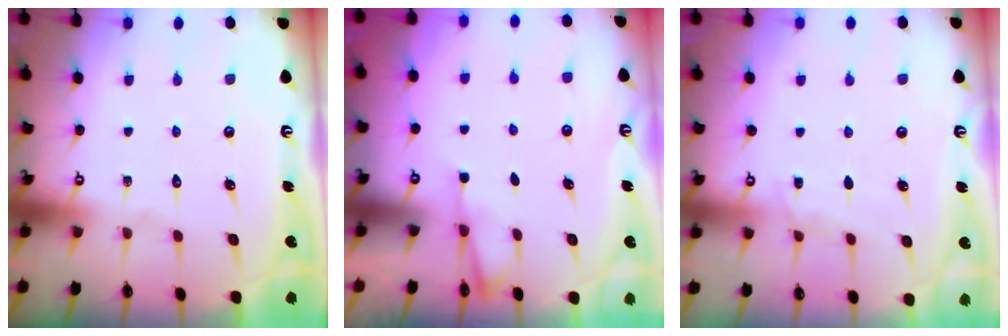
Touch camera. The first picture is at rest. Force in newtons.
{"total": 2.3, "press": 2.2, "slide": 0.4}
{"total": 4.1, "press": 4.1, "slide": 0.6}